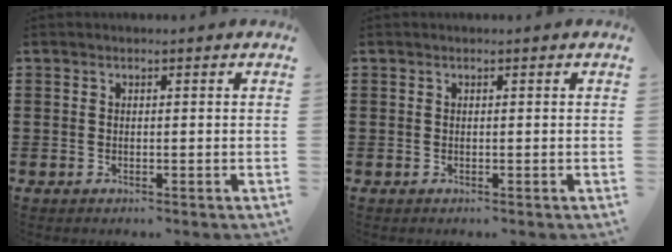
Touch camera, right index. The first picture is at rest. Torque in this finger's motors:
{"motor_torque": [0.00, 0.00, 0.00, 0.00]}